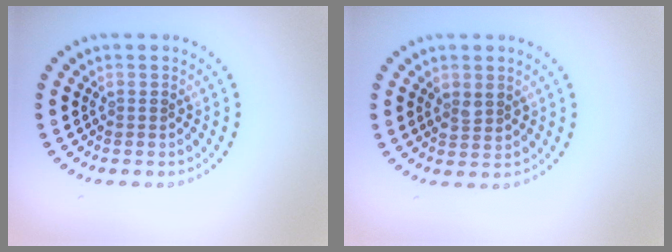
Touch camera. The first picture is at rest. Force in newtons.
{"total": 1.4, "press": 1.4, "slide": 0.3}